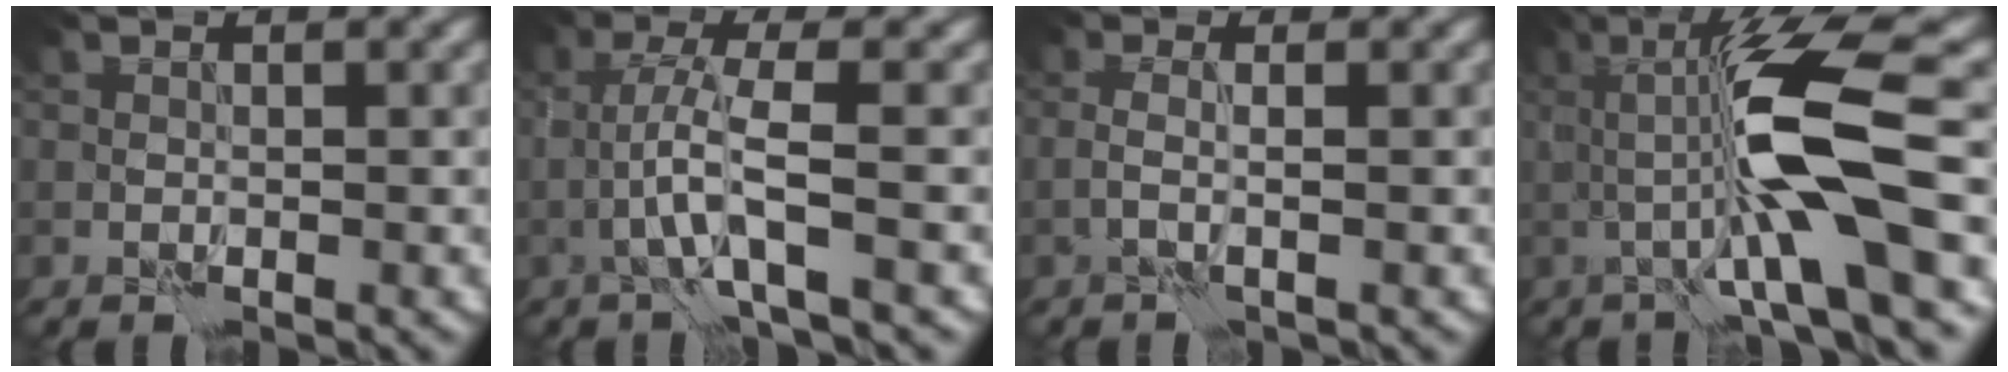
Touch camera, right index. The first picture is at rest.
{"total": 3.6, "force": [-0.9, 0.0, 3.5], "torque": [-0.072, 0.008, -0.020]}
{"total": 1.2, "force": [0.0, 0.0, 1.2], "torque": [-0.025, -0.005, -0.006]}
{"total": 9.7, "force": [-0.2, 1.0, 9.6], "torque": [-0.158, 0.008, 0.001]}